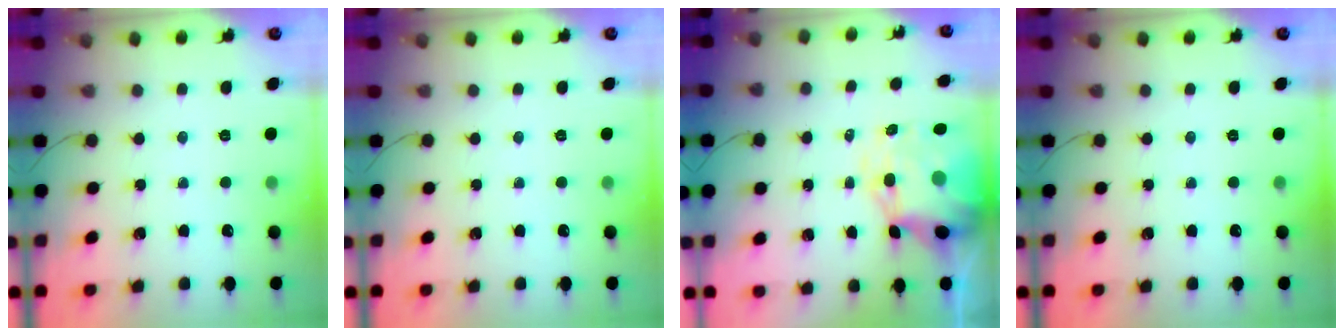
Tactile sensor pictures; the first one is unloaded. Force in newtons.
{"total": 0.0}
{"total": 12.9, "press": 12.4, "slide": 3.7}
{"total": 0.0}